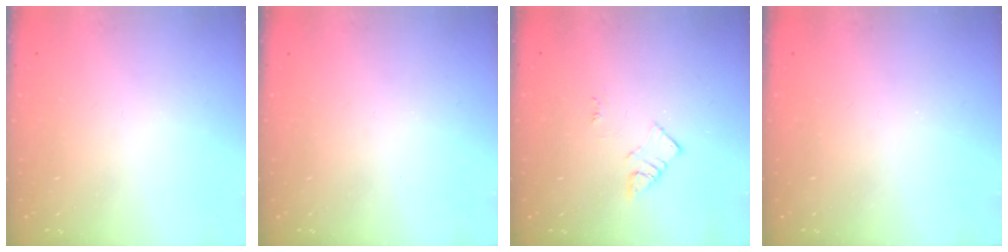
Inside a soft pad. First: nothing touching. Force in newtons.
{"total": 0.0}
{"total": 2.7, "press": 2.6, "slide": 0.4}
{"total": 2.2, "press": 2.1, "slide": 0.4}